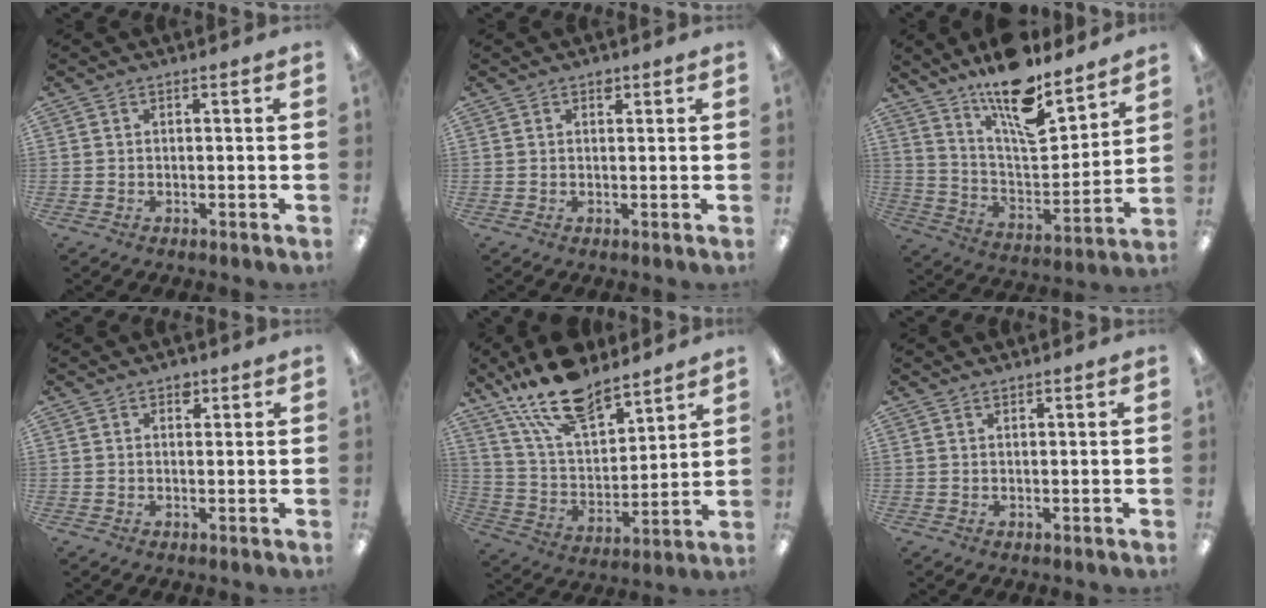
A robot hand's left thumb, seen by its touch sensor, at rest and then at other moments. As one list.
[{"total": 1.3, "force": [0.9, 0.8, 0.4], "torque": [0.000, 0.000, 0.015]}, {"total": 16.6, "force": [12.8, 5.6, 8.9], "torque": [-0.155, -0.093, 0.222]}, {"total": 2.1, "force": [1.4, 1.4, 0.8], "torque": [-0.001, -0.003, 0.021]}, {"total": 17.7, "force": [13.8, 7.1, 8.5], "torque": [-0.167, -0.074, 0.248]}, {"total": 0.9, "force": [0.8, 0.2, 0.1], "torque": [-0.003, 0.000, 0.016]}]